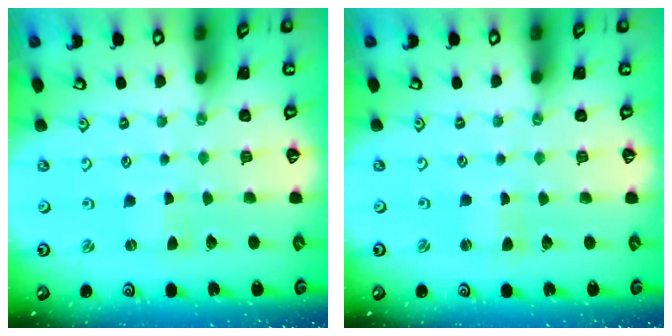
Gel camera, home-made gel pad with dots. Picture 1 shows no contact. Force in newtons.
{"total": 0.0}